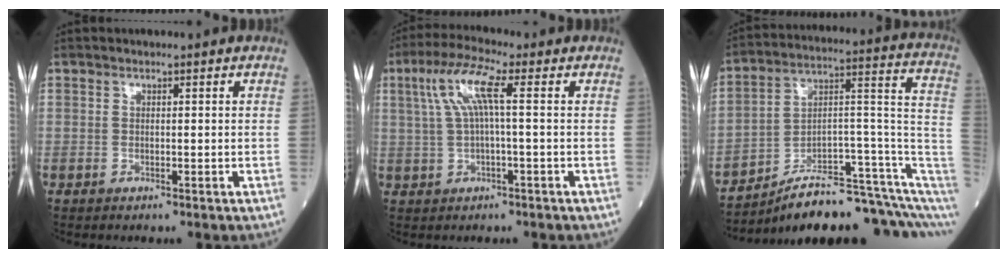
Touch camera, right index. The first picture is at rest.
{"total": 6.7, "force": [1.6, 0.5, 6.5], "torque": [-0.139, 0.027, 0.037]}
{"total": 17.4, "force": [-12.7, 3.1, 11.4], "torque": [-0.116, 0.073, -0.192]}